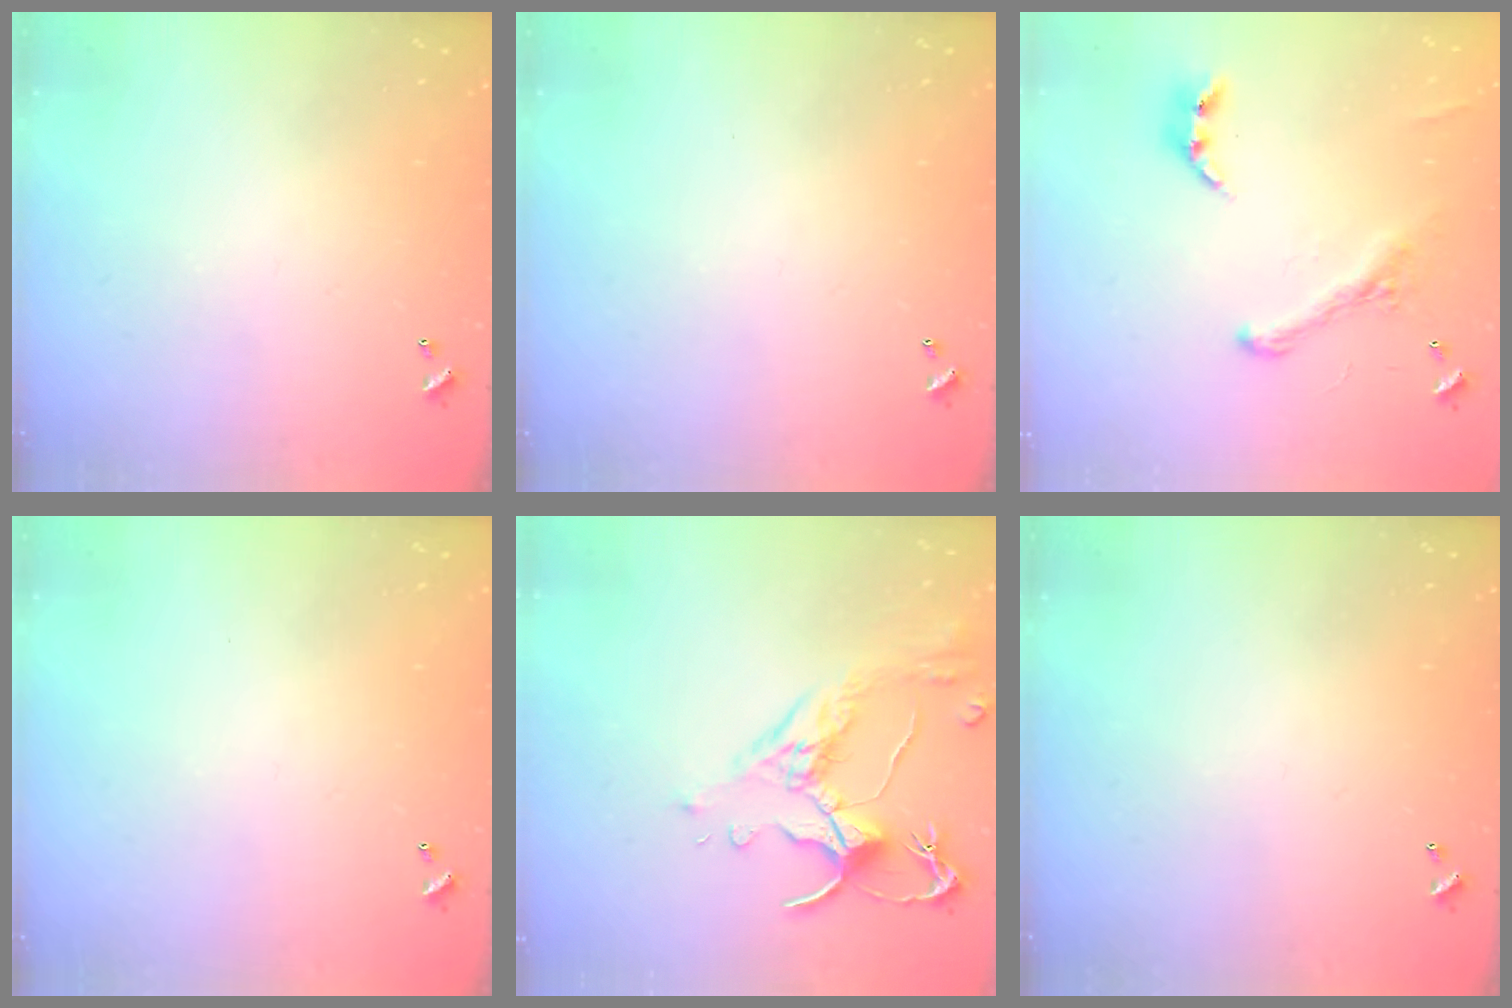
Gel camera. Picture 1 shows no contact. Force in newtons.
{"total": 0.0}
{"total": 2.9, "press": 2.7, "slide": 1.2}
{"total": 0.0}
{"total": 2.5, "press": 2.1, "slide": 1.4}
{"total": 0.0}